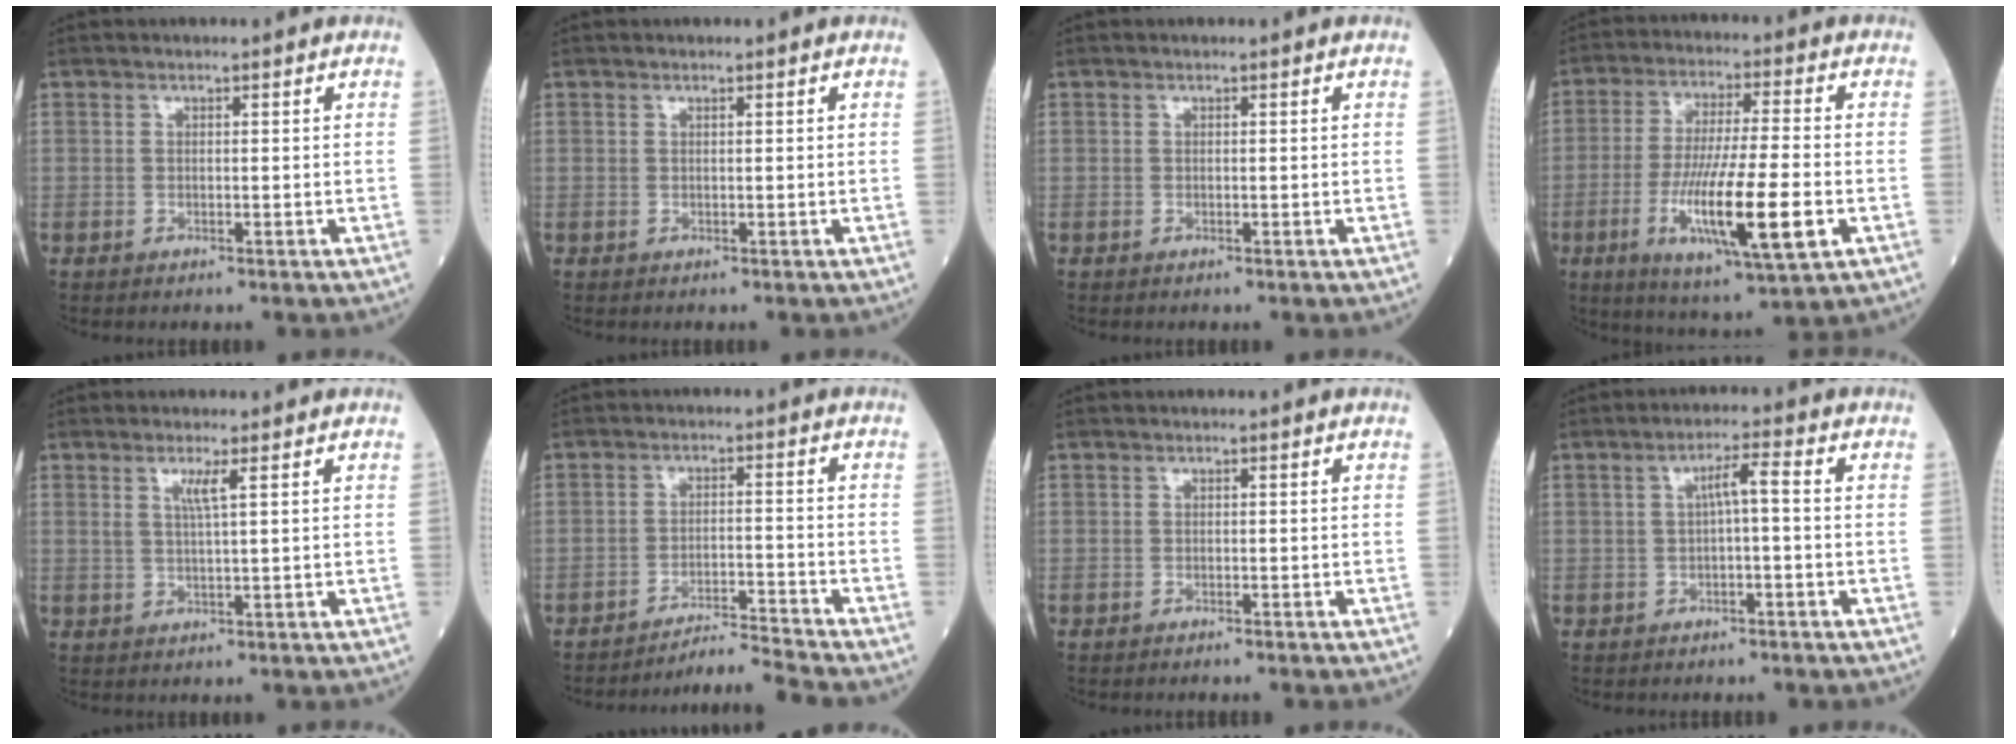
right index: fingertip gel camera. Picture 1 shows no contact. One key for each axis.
{"total": 0.0}
{"total": 0.0}
{"total": 15.3, "fx": -4.3, "fy": 1.5, "fz": 14.6, "tx": -0.271, "ty": -0.024, "tz": -0.070}
{"total": 2.5, "fx": 1.1, "fy": -0.3, "fz": 2.3, "tx": -0.048, "ty": -0.004, "tz": 0.021}
{"total": 6.3, "fx": -5.6, "fy": -2.8, "fz": -0.6, "tx": 0.002, "ty": -0.004, "tz": -0.094}
{"total": 1.5, "fx": -1.4, "fy": 0.0, "fz": 0.6, "tx": -0.010, "ty": 0.000, "tz": -0.016}
{"total": 3.3, "fx": -0.1, "fy": 0.3, "fz": 3.3, "tx": -0.055, "ty": 0.012, "tz": 0.000}